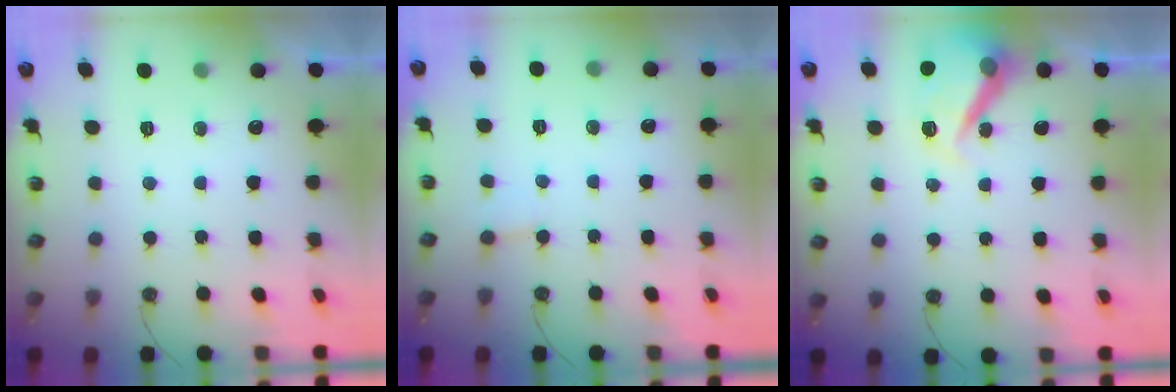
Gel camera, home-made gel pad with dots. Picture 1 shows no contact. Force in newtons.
{"total": 2.4, "press": 2.4, "slide": 0.3}
{"total": 13.4, "press": 13.3, "slide": 1.2}